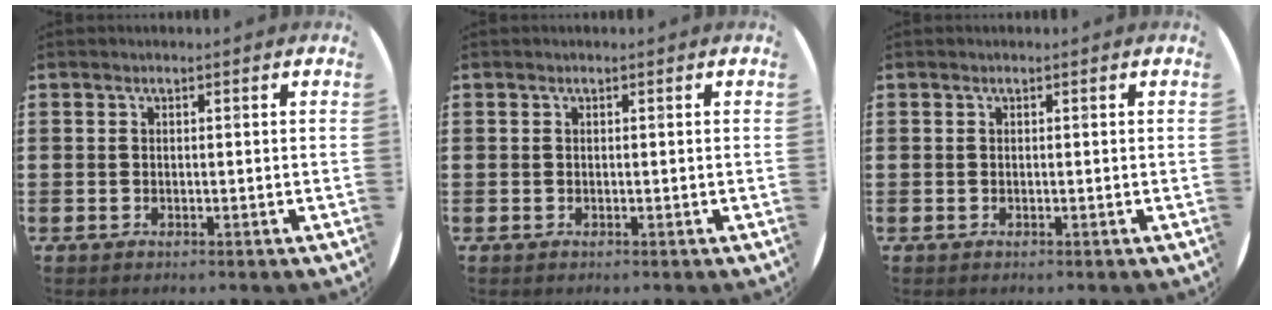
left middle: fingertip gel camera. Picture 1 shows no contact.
{"total": 0.0}
{"total": 0.0}